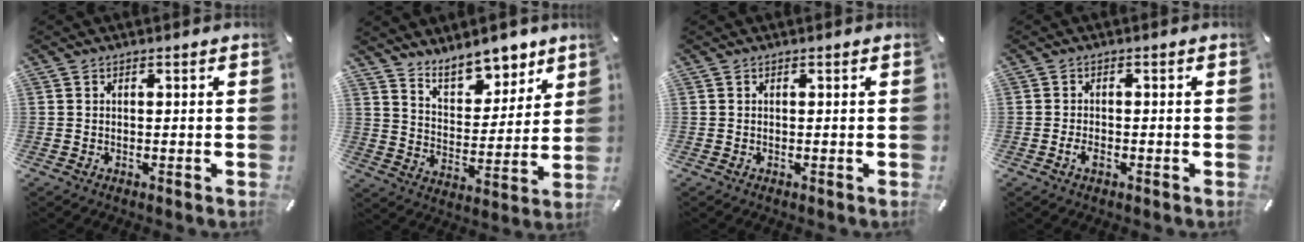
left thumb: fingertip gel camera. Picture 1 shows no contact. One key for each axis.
{"total": 10.6, "fx": 9.4, "fy": 4.5, "fz": 1.7, "tx": -0.031, "ty": -0.080, "tz": 0.173}
{"total": 0.0}
{"total": 2.2, "fx": -1.1, "fy": 1.0, "fz": 1.6, "tx": -0.036, "ty": 0.000, "tz": -0.021}